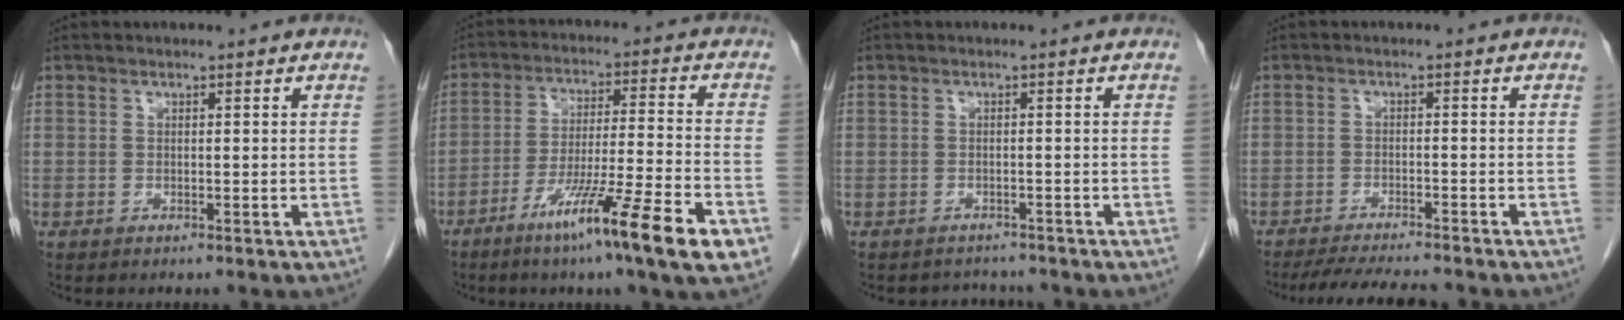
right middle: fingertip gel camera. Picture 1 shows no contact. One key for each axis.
{"total": 15.5, "fx": -8.6, "fy": -0.5, "fz": 12.9, "tx": -0.210, "ty": -0.035, "tz": -0.144}
{"total": 2.7, "fx": -2.5, "fy": 1.0, "fz": -0.3, "tx": 0.002, "ty": 0.000, "tz": -0.036}
{"total": 8.8, "fx": -8.0, "fy": 0.7, "fz": 3.6, "tx": -0.053, "ty": -0.012, "tz": -0.121}